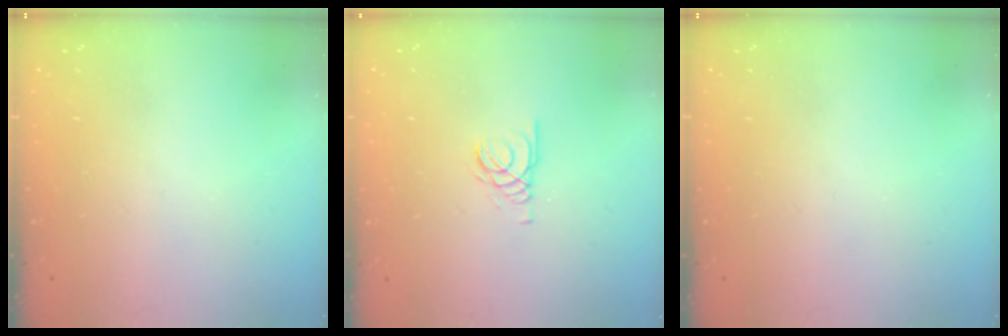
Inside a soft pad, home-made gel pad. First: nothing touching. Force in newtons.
{"total": 1.6, "press": 1.6, "slide": 0.2}
{"total": 0.0}